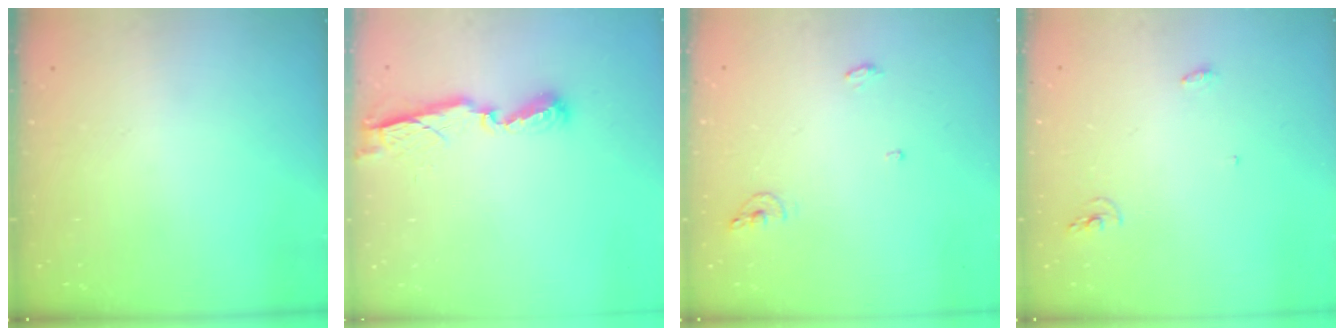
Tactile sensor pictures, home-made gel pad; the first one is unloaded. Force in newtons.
{"total": 7.7, "press": 7.7, "slide": 0.2}
{"total": 6.4, "press": 6.3, "slide": 1.5}
{"total": 4.5, "press": 4.2, "slide": 1.5}